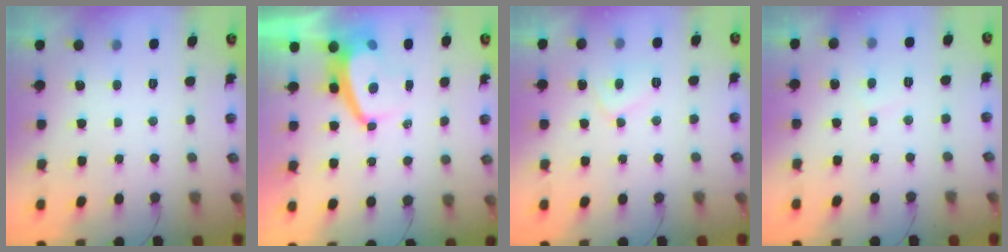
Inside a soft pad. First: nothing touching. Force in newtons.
{"total": 4.3, "press": 4.3, "slide": 0.5}
{"total": 5.5, "press": 5.5, "slide": 0.6}
{"total": 2.9, "press": 2.9, "slide": 0.3}